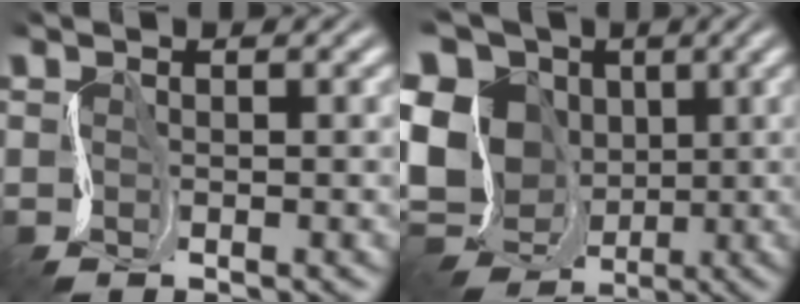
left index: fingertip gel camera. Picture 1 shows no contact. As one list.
[{"total": 13.0, "force": [-0.4, 11.3, 6.4], "torque": [-0.146, 0.007, -0.020]}]